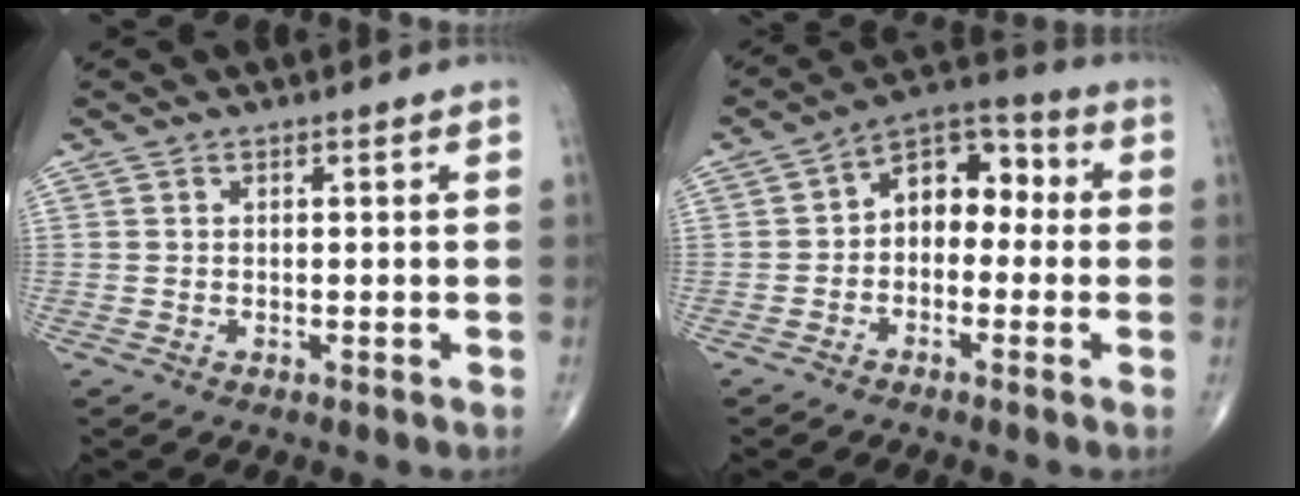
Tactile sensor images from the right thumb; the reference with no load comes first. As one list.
[{"total": 9.4, "force": [-0.3, 6.4, 6.9], "torque": [-0.069, 0.040, -0.027]}]